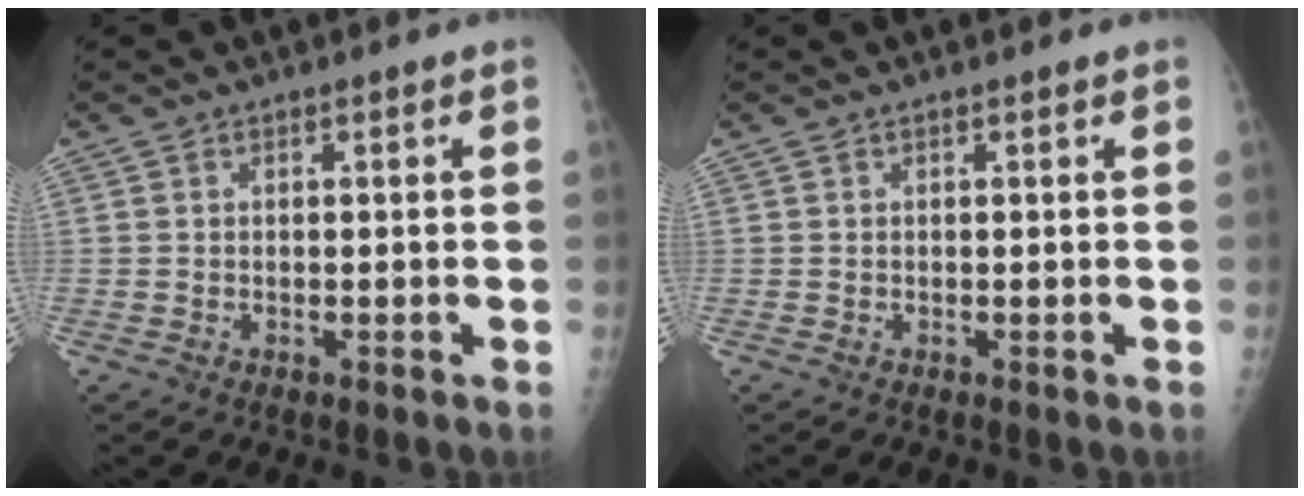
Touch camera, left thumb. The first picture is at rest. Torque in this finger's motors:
{"motor_torque": [-0.16, 0.16, -0.01, 0.01, 0.00]}